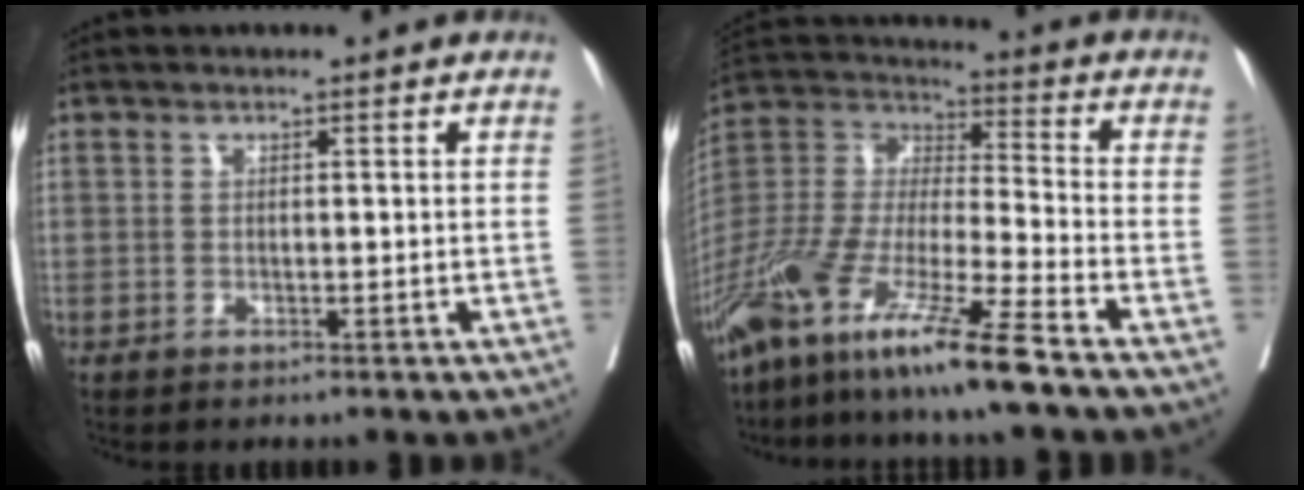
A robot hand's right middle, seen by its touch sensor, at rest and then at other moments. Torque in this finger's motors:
{"motor_torque": [1.18, -0.96, 0.94, 0.21]}